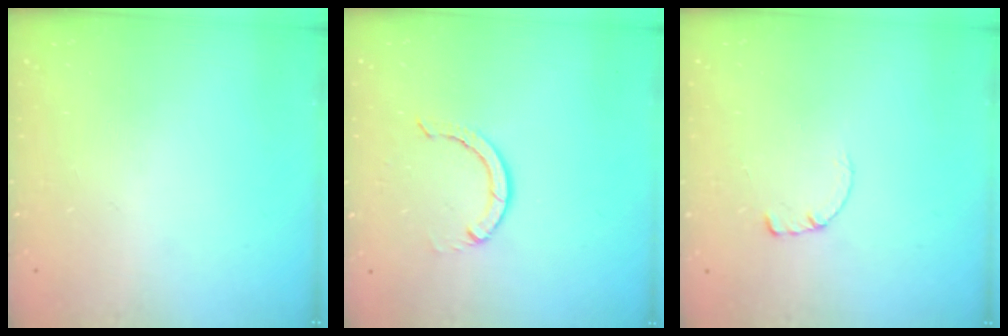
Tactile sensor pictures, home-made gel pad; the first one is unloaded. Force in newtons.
{"total": 3.7, "press": 3.7, "slide": 0.3}
{"total": 0.7, "press": 0.7, "slide": 0.2}